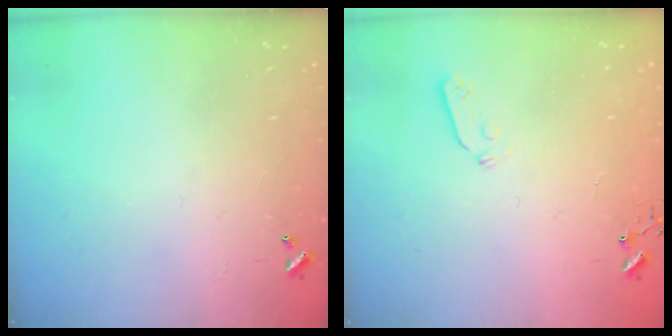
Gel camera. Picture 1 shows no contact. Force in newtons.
{"total": 3.7, "press": 3.6, "slide": 0.4}